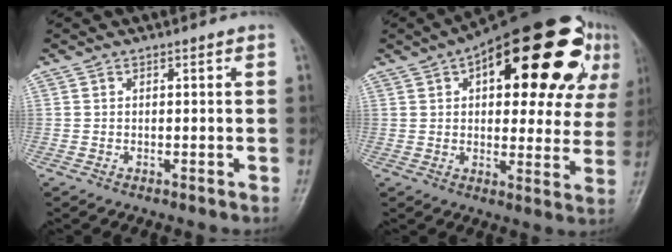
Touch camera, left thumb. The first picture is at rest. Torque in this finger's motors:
{"motor_torque": [1.08, 1.09, 1.67, -1.09, 0.37]}